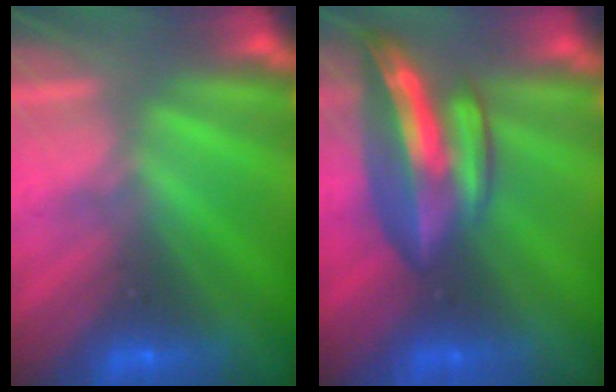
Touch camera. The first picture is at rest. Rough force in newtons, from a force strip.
{"total": 7.9}